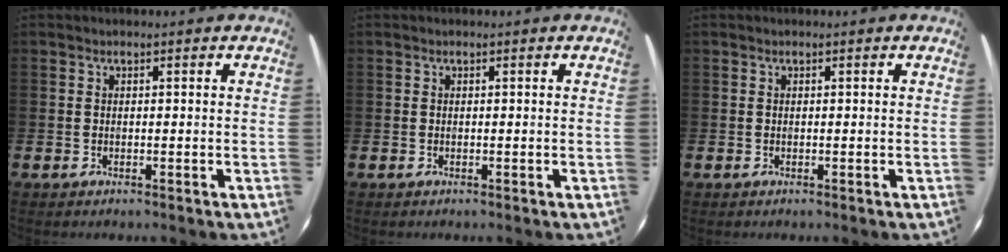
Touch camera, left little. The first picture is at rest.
{"total": 0.0}
{"total": 0.0}